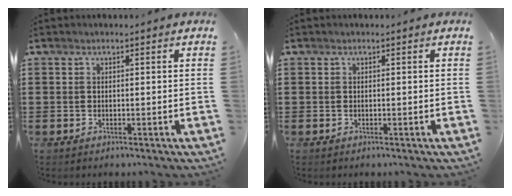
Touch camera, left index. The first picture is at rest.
{"total": 0.0}